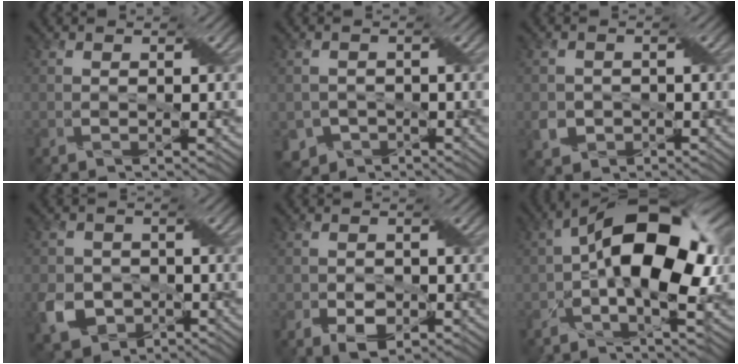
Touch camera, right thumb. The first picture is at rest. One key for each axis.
{"total": 4.1, "fx": -2.3, "fy": 3.2, "fz": 1.1, "tx": -0.027, "ty": -0.004, "tz": -0.041}
{"total": 2.9, "fx": -0.9, "fy": 2.5, "fz": 1.2, "tx": -0.027, "ty": -0.006, "tz": -0.017}
{"total": 6.2, "fx": -2.3, "fy": 5.0, "fz": 2.8, "tx": -0.069, "ty": -0.014, "tz": -0.049}
{"total": 3.4, "fx": -1.4, "fy": 2.1, "fz": 2.3, "tx": -0.038, "ty": -0.005, "tz": -0.021}
{"total": 15.1, "fx": 0.8, "fy": 7.4, "fz": 13.1, "tx": -0.207, "ty": 0.021, "tz": 0.001}